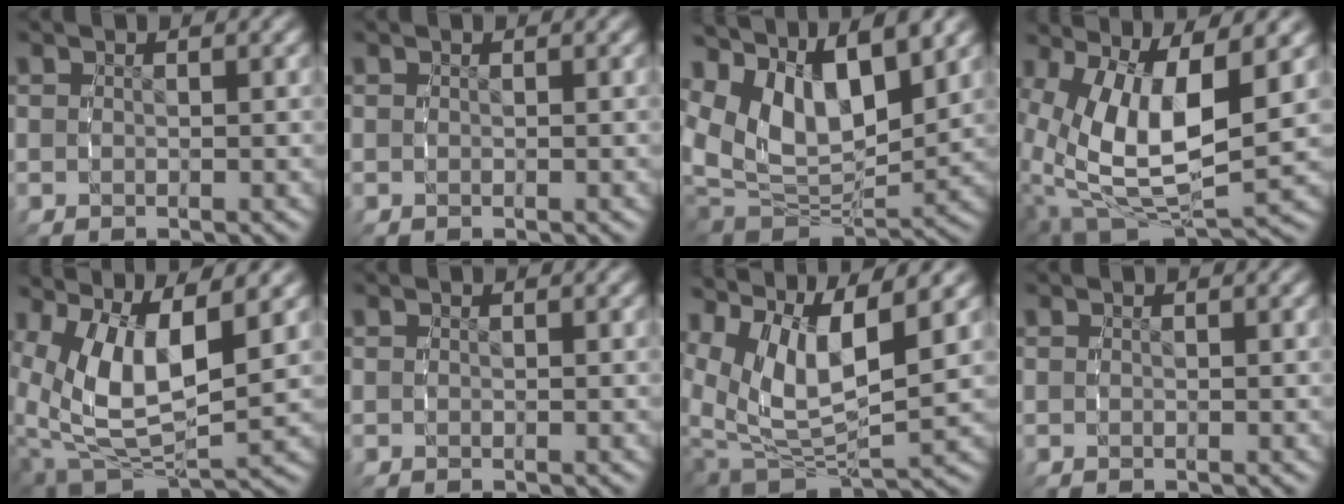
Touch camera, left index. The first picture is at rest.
{"total": 0.0}
{"total": 10.6, "force": [2.0, 7.3, 7.5], "torque": [-0.151, -0.017, 0.042]}
{"total": 10.7, "force": [-1.3, 6.4, 8.5], "torque": [-0.180, -0.052, 0.008]}
{"total": 8.9, "force": [0.1, 5.1, 7.3], "torque": [-0.147, -0.037, 0.027]}
{"total": 0.0}
{"total": 9.0, "force": [1.4, 5.4, 7.0], "torque": [-0.134, -0.025, 0.038]}
{"total": 0.0}